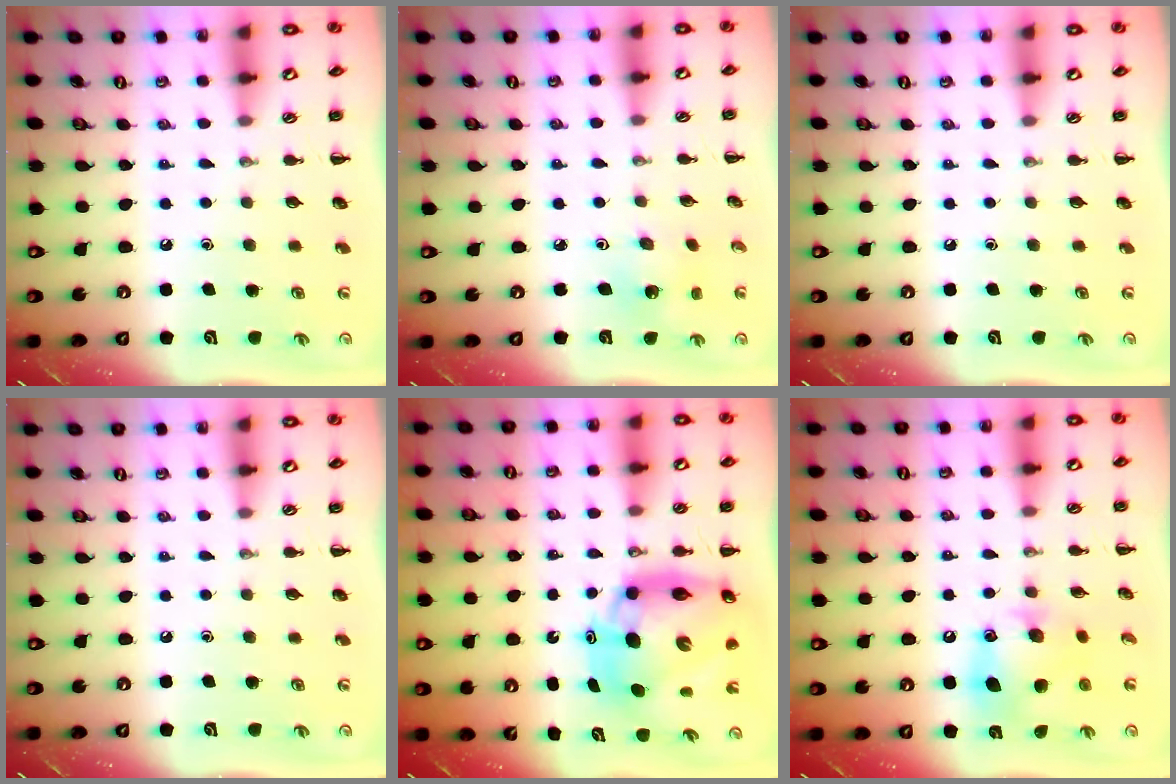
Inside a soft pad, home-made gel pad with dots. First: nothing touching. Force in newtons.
{"total": 2.6, "press": 2.4, "slide": 0.9}
{"total": 0.0}
{"total": 0.0}
{"total": 13.7, "press": 13.0, "slide": 4.2}
{"total": 11.8, "press": 11.7, "slide": 1.7}